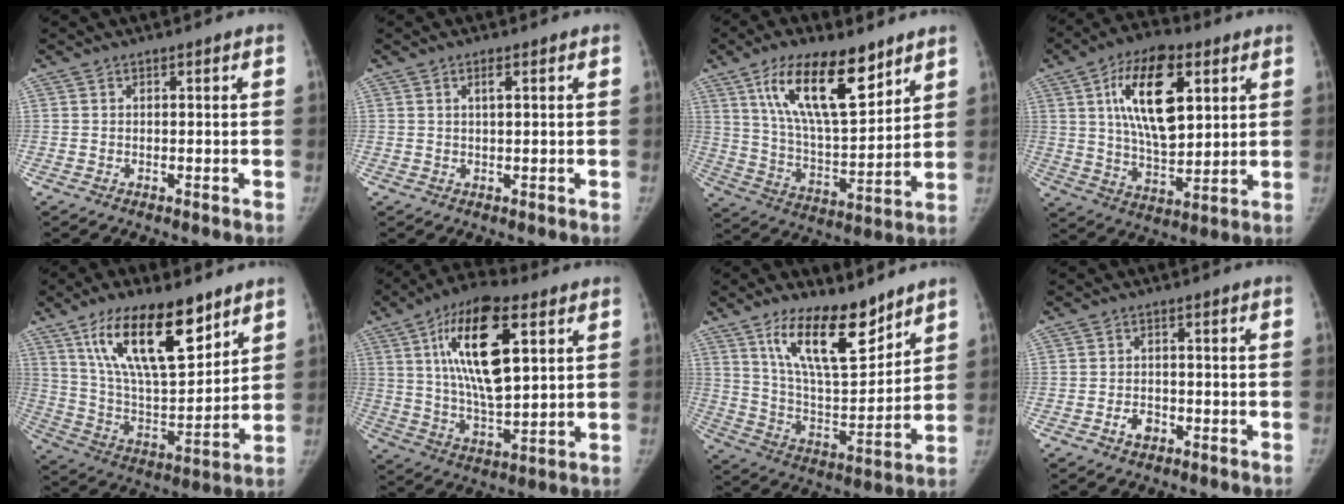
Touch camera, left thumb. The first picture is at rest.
{"total": 1.1, "force": [0.5, 0.3, 0.9], "torque": [-0.015, 0.002, 0.009]}
{"total": 19.0, "force": [10.7, 7.3, 13.9], "torque": [-0.207, -0.052, 0.198]}
{"total": 18.5, "force": [6.4, 9.0, 14.9], "torque": [-0.225, -0.020, 0.110]}
{"total": 21.3, "force": [12.3, 8.3, 15.3], "torque": [-0.231, -0.052, 0.229]}
{"total": 20.0, "force": [6.9, 8.2, 16.9], "torque": [-0.281, -0.017, 0.118]}
{"total": 16.8, "force": [11.3, 6.0, 10.9], "torque": [-0.146, -0.078, 0.209]}
{"total": 3.0, "force": [-1.5, 2.1, 1.6], "torque": [-0.019, 0.012, -0.022]}